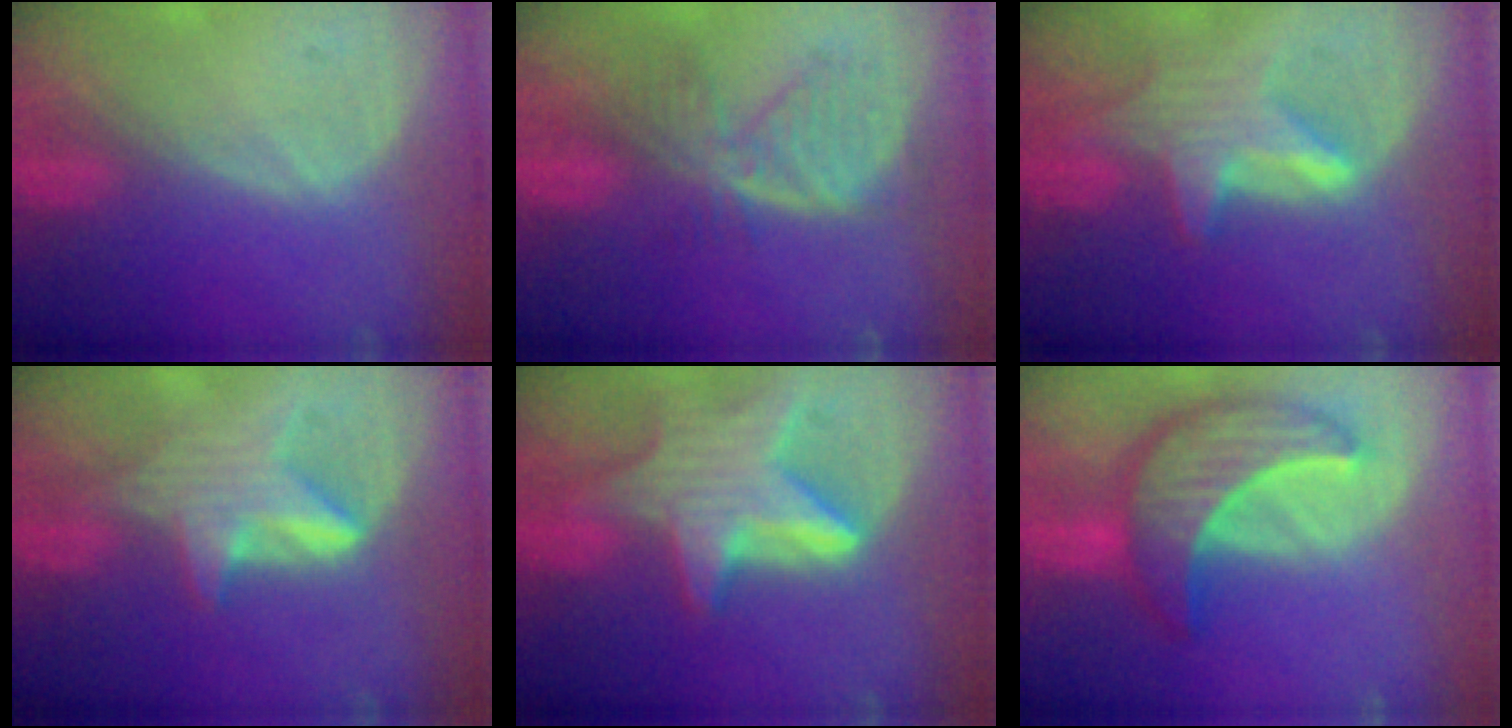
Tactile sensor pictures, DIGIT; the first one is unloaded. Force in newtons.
{"total": 7.2, "press": 6.5, "slide": 3.1}
{"total": 6.9, "press": 6.4, "slide": 2.6}
{"total": 6.1, "press": 5.7, "slide": 2.0}
{"total": 9.5, "press": 9.5, "slide": 0.6}
{"total": 10.0, "press": 10.0, "slide": 0.6}